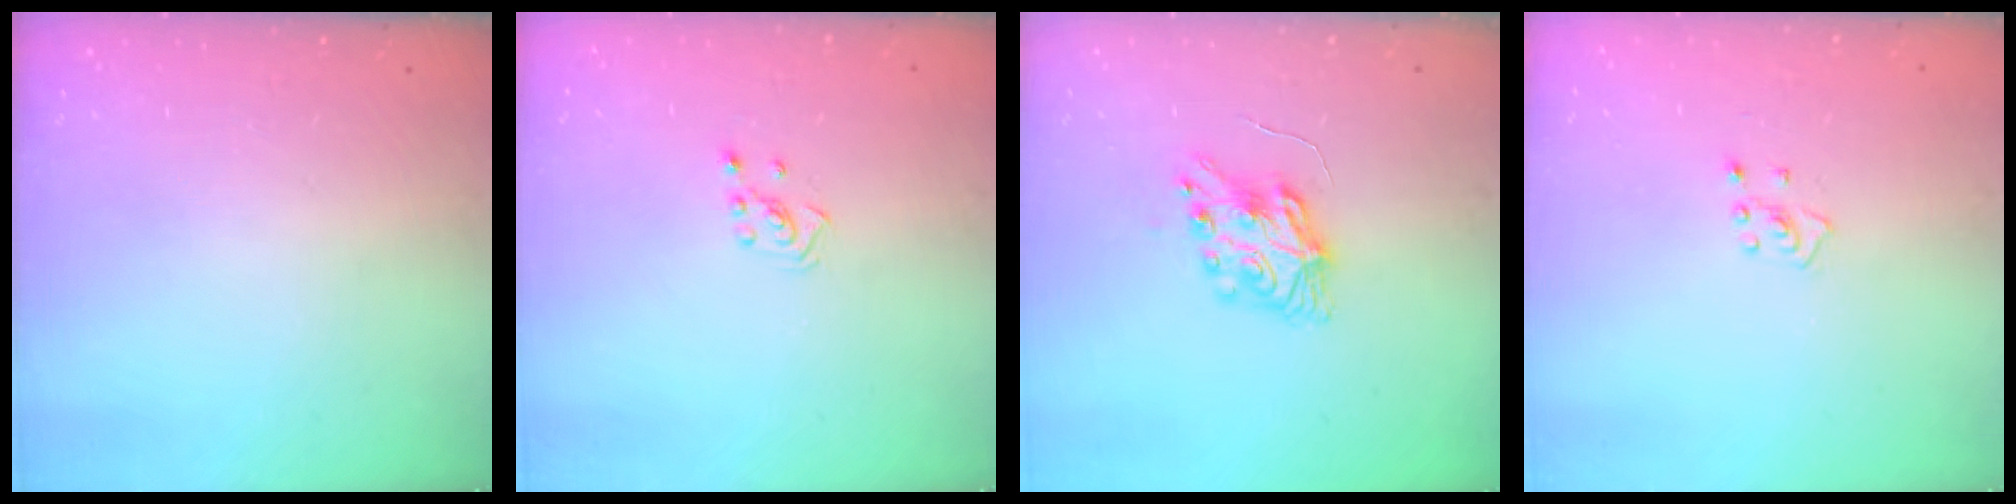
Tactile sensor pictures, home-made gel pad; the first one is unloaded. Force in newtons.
{"total": 2.1, "press": 1.9, "slide": 0.8}
{"total": 8.3, "press": 8.3, "slide": 0.4}
{"total": 2.4, "press": 2.4, "slide": 0.5}